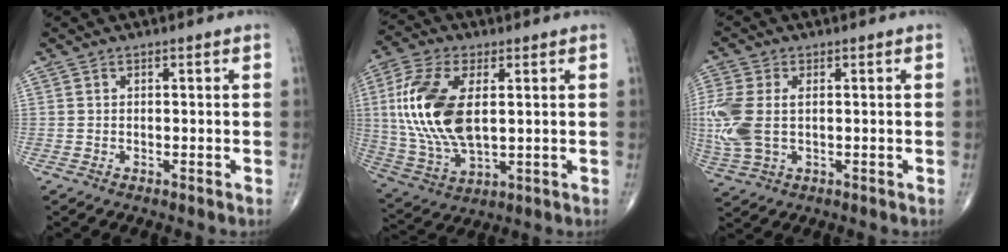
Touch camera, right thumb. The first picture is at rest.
{"total": 17.5, "force": [2.5, 9.0, 14.8], "torque": [-0.317, -0.008, 0.054]}
{"total": 10.4, "force": [0.4, 6.2, 8.3], "torque": [-0.224, 0.004, 0.015]}